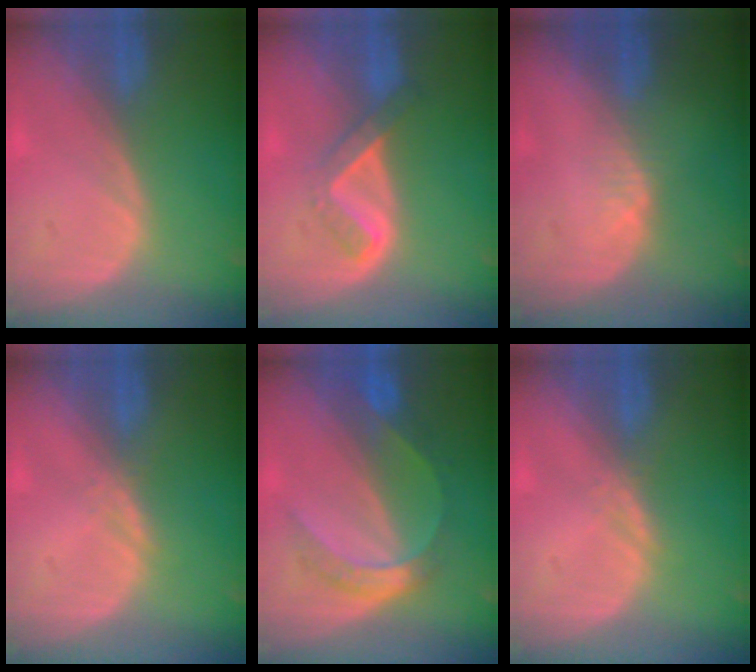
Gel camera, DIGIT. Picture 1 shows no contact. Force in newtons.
{"total": 5.2, "press": 4.5, "slide": 2.6}
{"total": 1.7, "press": 1.5, "slide": 0.8}
{"total": 1.1, "press": 1.1, "slide": 0.1}
{"total": 5.9, "press": 5.9, "slide": 0.2}
{"total": 1.1, "press": 1.1, "slide": 0.1}